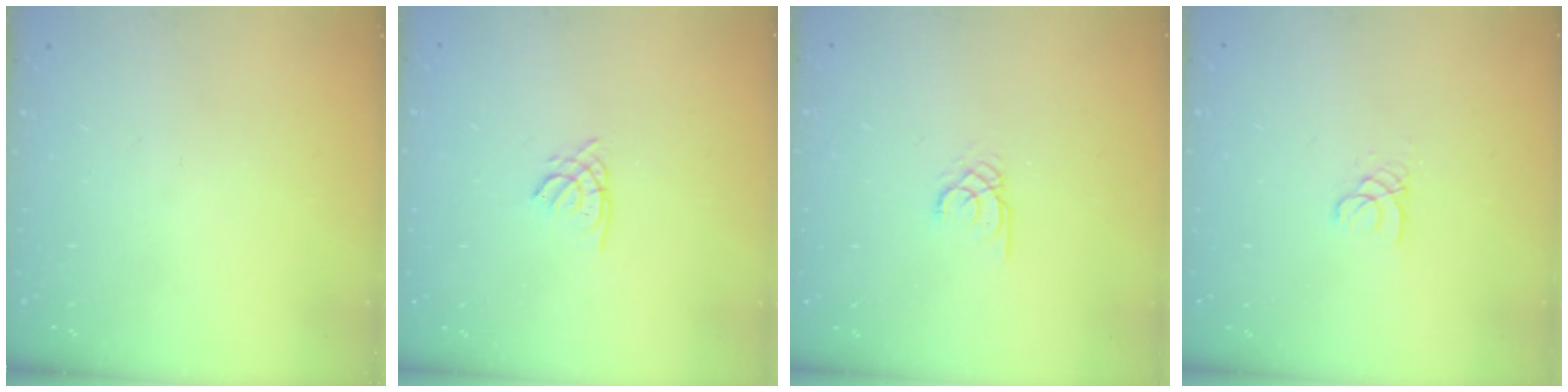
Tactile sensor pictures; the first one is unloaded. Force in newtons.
{"total": 1.6, "press": 1.5, "slide": 0.4}
{"total": 1.9, "press": 1.9, "slide": 0.0}
{"total": 1.8, "press": 1.8, "slide": 0.2}